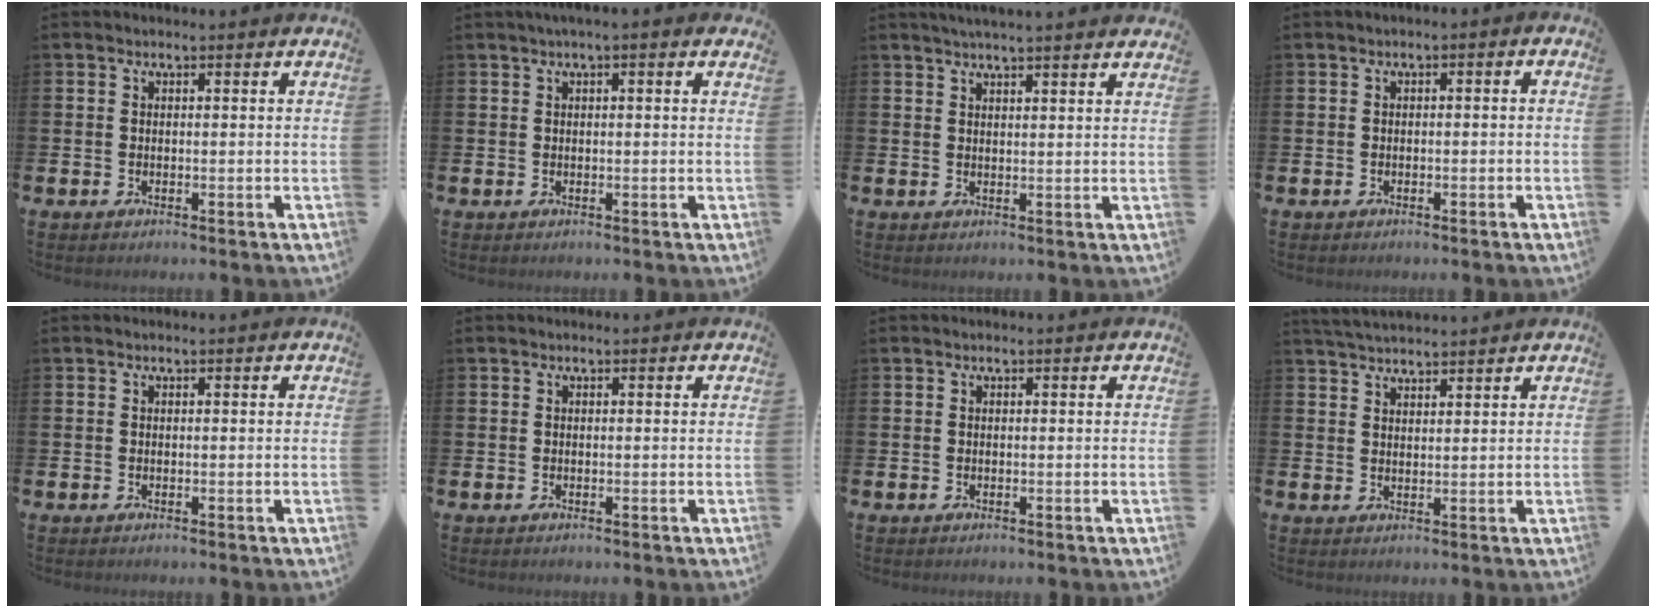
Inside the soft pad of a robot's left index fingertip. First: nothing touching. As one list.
[{"total": 1.1, "force": [0.6, -0.1, 0.9], "torque": [-0.014, 0.001, 0.009]}, {"total": 3.0, "force": [2.9, -0.5, 0.5], "torque": [-0.013, -0.010, 0.054]}, {"total": 0.9, "force": [-0.9, 0.3, 0.2], "torque": [-0.013, 0.003, -0.017]}, {"total": 0.0}, {"total": 0.0}, {"total": 0.0}, {"total": 3.4, "force": [3.4, 0.3, 0.4], "torque": [-0.010, -0.013, 0.062]}]